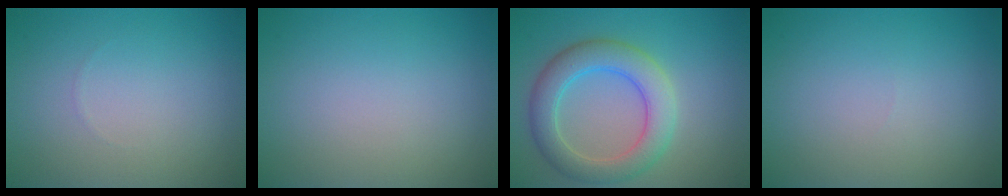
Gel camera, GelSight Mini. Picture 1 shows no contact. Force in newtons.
{"total": 0.0}
{"total": 5.4, "press": 5.4, "slide": 0.1}
{"total": 0.0}